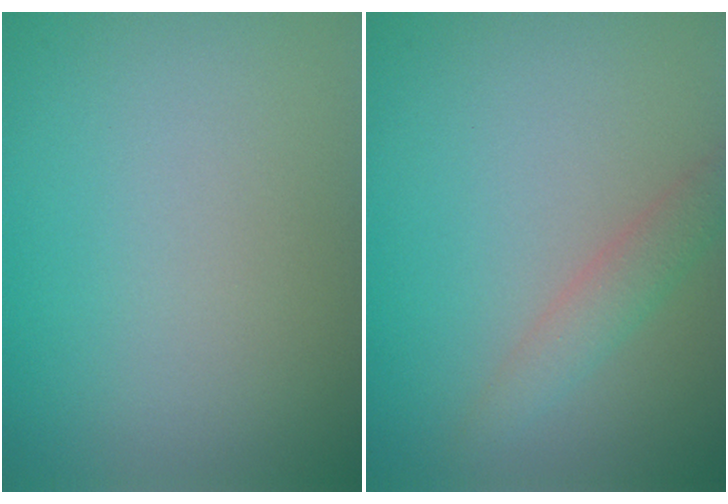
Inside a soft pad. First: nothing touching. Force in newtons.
{"total": 2.1, "press": 2.1, "slide": 0.1}